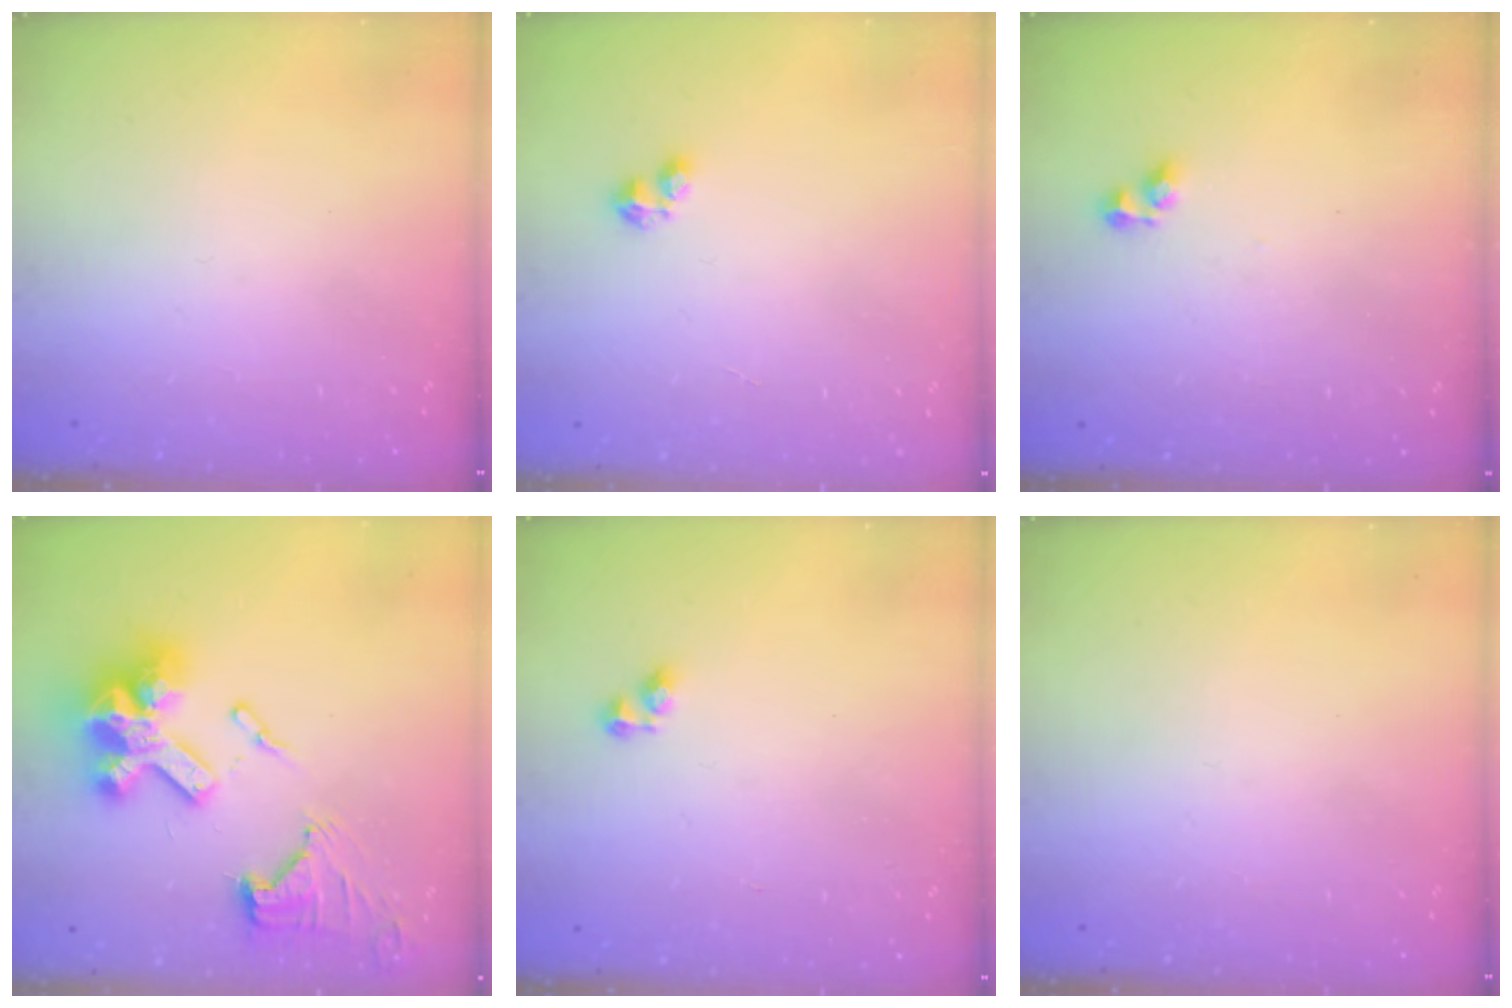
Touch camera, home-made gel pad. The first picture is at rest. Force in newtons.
{"total": 2.3, "press": 2.3, "slide": 0.4}
{"total": 3.9, "press": 3.9, "slide": 0.2}
{"total": 22.6, "press": 22.4, "slide": 2.4}
{"total": 2.8, "press": 2.8, "slide": 0.4}
{"total": 0.0}